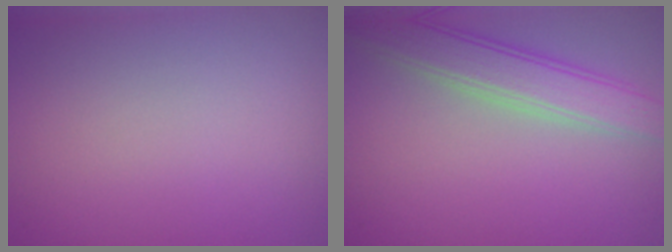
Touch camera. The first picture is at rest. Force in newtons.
{"total": 4.8, "press": 4.8, "slide": 0.1}